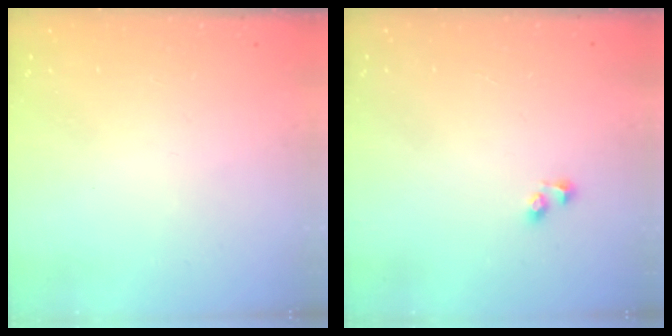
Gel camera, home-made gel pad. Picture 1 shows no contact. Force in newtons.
{"total": 2.6, "press": 2.3, "slide": 1.2}